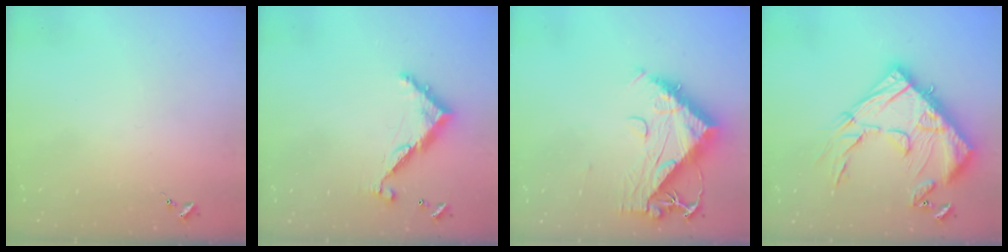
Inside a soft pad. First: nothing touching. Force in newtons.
{"total": 9.2, "press": 9.2, "slide": 0.6}
{"total": 12.0, "press": 11.9, "slide": 1.4}
{"total": 30.1, "press": 30.0, "slide": 2.9}